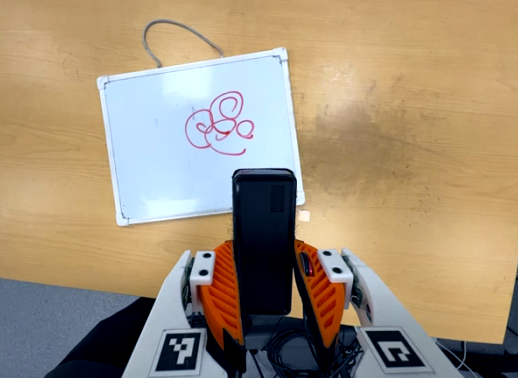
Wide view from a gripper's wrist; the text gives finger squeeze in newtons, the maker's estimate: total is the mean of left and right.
{"total": 4.4, "left": 3.0, "right": 5.8}